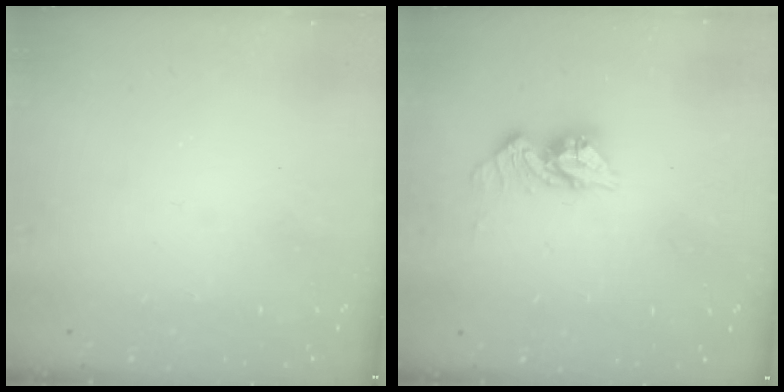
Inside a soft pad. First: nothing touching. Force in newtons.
{"total": 10.1, "press": 10.1, "slide": 0.7}